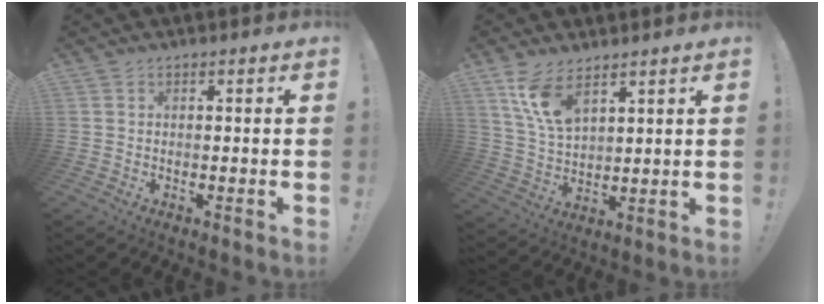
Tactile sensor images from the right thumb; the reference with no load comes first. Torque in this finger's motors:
{"motor_torque": [-0.03, 0.25, 0.28, 0.50, 0.03]}